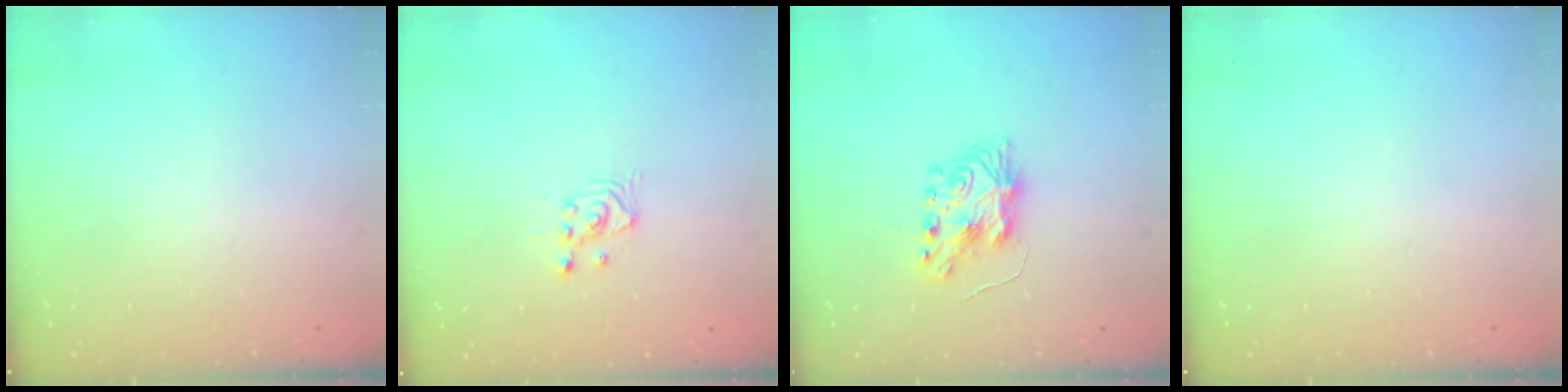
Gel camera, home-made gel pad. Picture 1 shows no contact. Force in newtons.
{"total": 2.4, "press": 2.3, "slide": 0.2}
{"total": 8.8, "press": 8.8, "slide": 0.6}
{"total": 0.0}